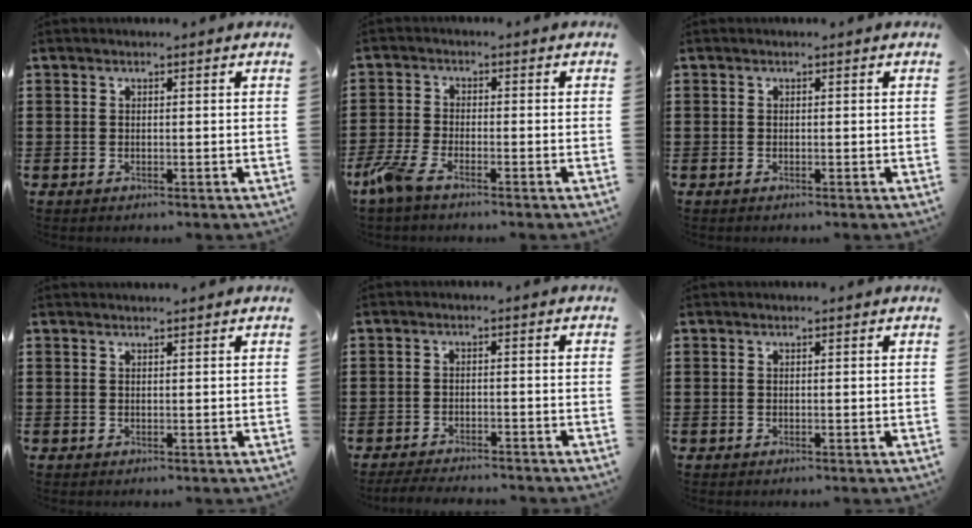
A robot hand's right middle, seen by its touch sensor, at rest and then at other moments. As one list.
[{"total": 4.5, "force": [-3.2, 0.9, 3.0], "torque": [-0.091, -0.016, -0.070]}, {"total": 0.0}, {"total": 0.8, "force": [0.8, -0.1, 0.1], "torque": [-0.004, -0.002, 0.016]}, {"total": 2.6, "force": [-2.5, 0.1, 0.5], "torque": [-0.011, -0.001, -0.052]}, {"total": 0.0}]